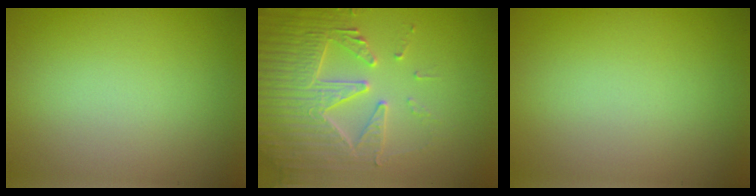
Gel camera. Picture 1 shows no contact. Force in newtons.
{"total": 4.8, "press": 4.7, "slide": 0.9}
{"total": 0.0}